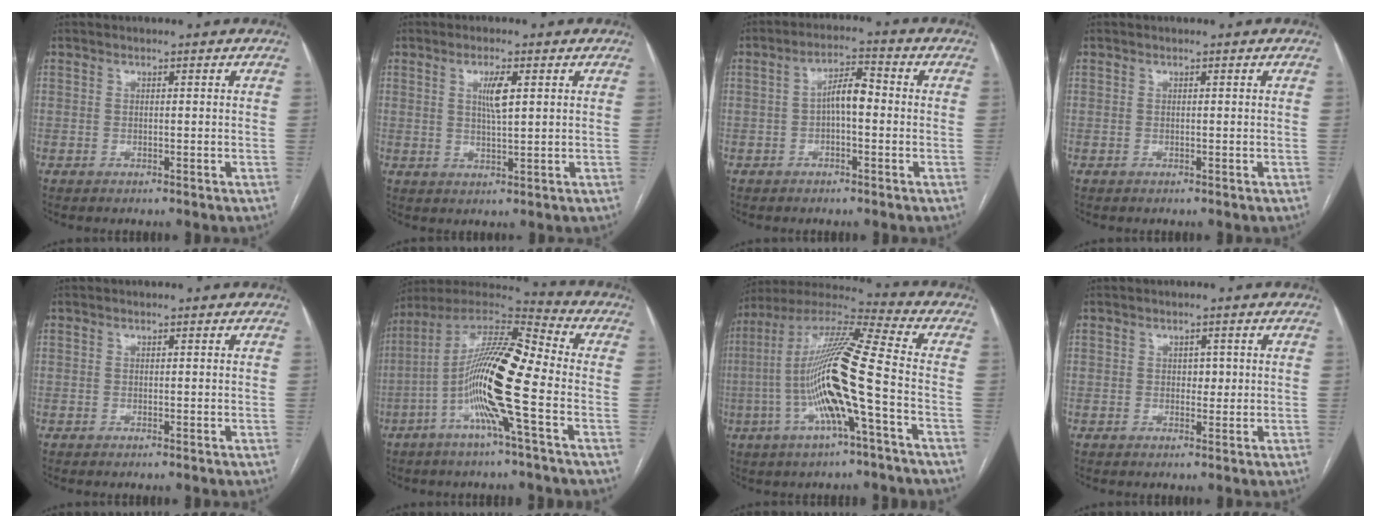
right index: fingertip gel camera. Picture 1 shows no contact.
{"total": 3.8, "force": [1.3, 0.5, 3.6], "torque": [-0.066, -0.002, 0.022]}
{"total": 5.0, "force": [-0.4, 1.6, 4.7], "torque": [-0.083, 0.021, -0.009]}
{"total": 0.0}
{"total": 0.0}
{"total": 16.6, "force": [-4.2, 0.8, 16.0], "torque": [-0.303, 0.008, -0.090]}
{"total": 17.2, "force": [-3.5, 0.4, 16.8], "torque": [-0.328, 0.009, -0.074]}
{"total": 1.6, "force": [0.2, 1.2, 1.1], "torque": [-0.010, 0.002, 0.002]}